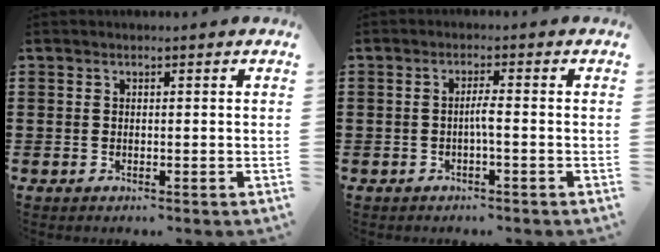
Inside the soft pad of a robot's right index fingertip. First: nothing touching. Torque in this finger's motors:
{"motor_torque": [0.52, 0.15, 0.20, 0.05]}